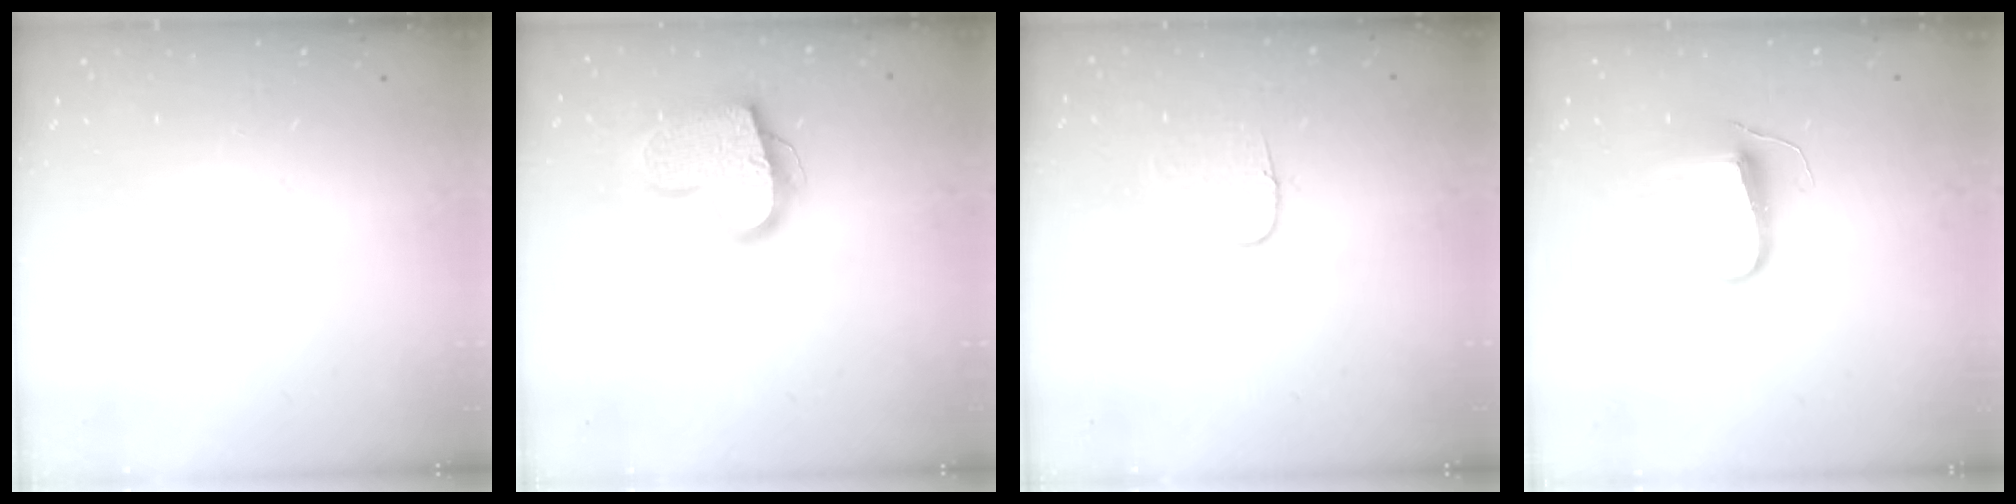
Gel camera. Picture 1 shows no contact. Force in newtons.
{"total": 17.9, "press": 17.9, "slide": 1.3}
{"total": 6.2, "press": 6.1, "slide": 0.6}
{"total": 9.0, "press": 9.0, "slide": 0.2}